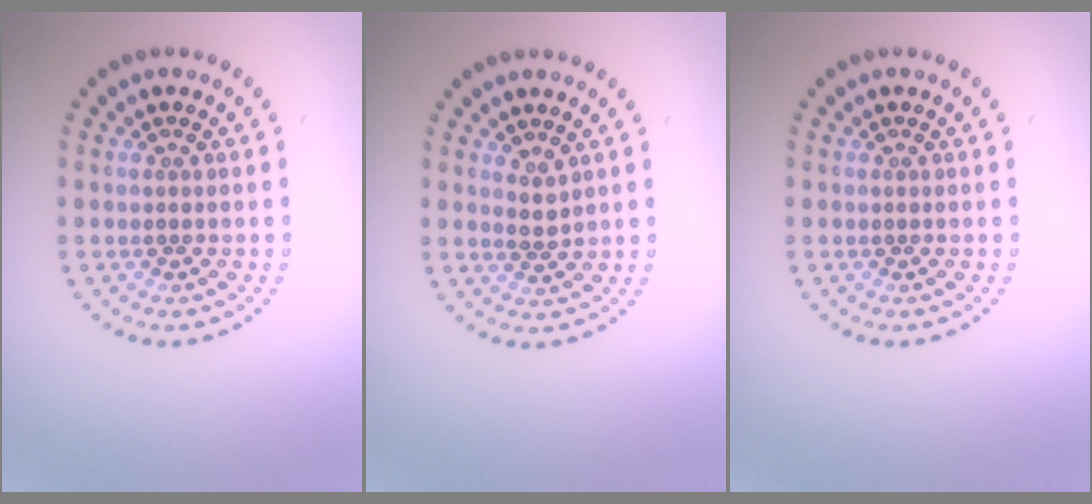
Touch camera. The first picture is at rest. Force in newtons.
{"total": 1.2, "press": 0.9, "slide": 0.7}
{"total": 0.0}